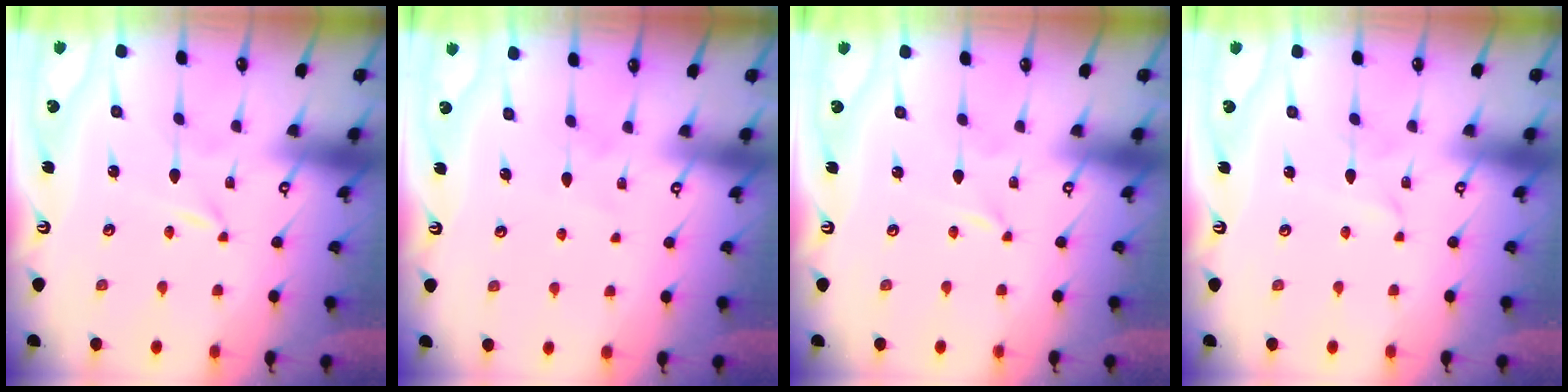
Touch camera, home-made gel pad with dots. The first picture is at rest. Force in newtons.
{"total": 4.9, "press": 4.9, "slide": 0.6}
{"total": 0.0}
{"total": 1.9, "press": 1.9, "slide": 0.2}